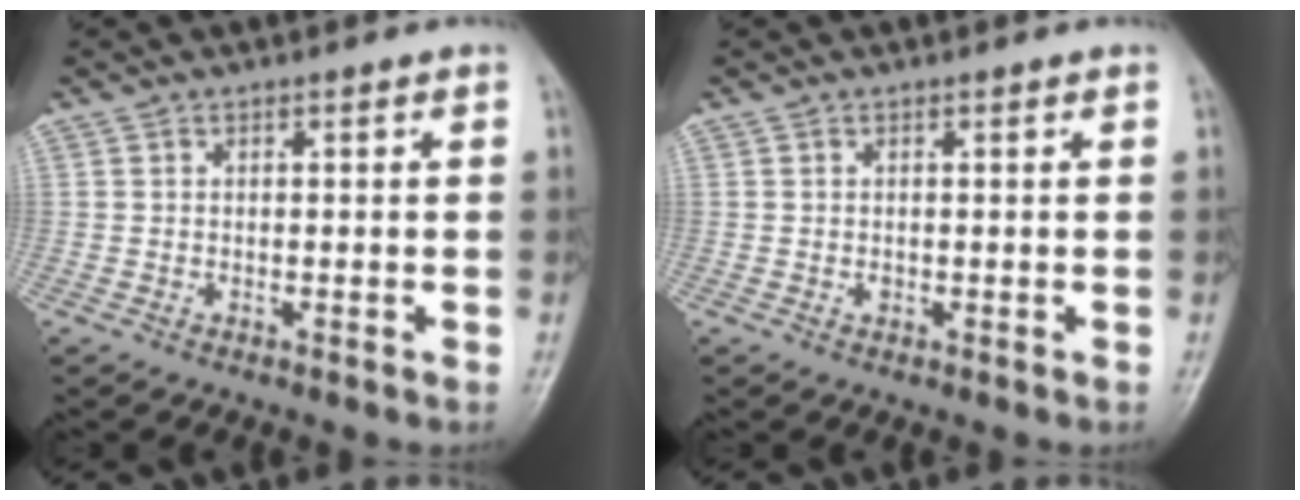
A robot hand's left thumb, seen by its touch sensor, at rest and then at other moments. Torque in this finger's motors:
{"motor_torque": [-0.06, 0.08, -0.04, -0.01, -0.04]}